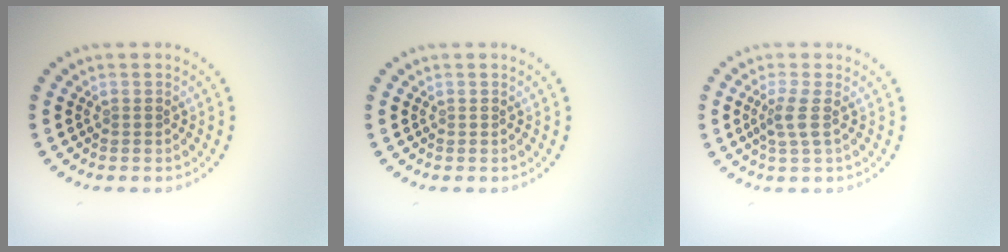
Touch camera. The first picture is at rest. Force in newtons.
{"total": 0.0}
{"total": 2.0, "press": 1.5, "slide": 1.3}